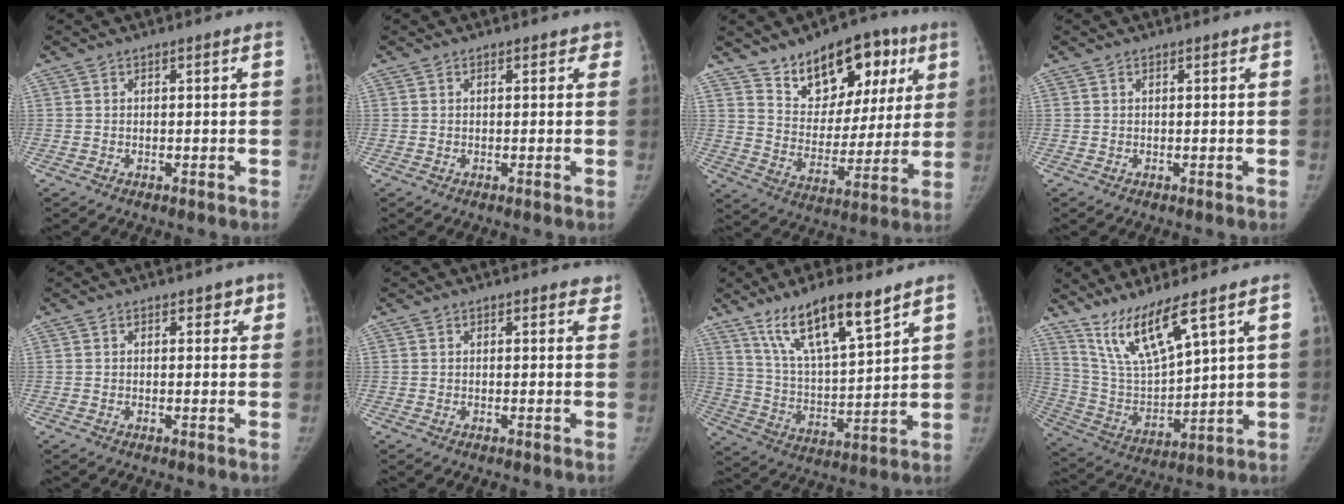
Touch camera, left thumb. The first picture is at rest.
{"total": 1.3, "force": [0.8, 0.9, 0.6], "torque": [0.015, 0.000, 0.001]}
{"total": 17.8, "force": [10.0, 10.6, 10.2], "torque": [-0.089, -0.038, 0.161]}
{"total": 0.0}
{"total": 2.0, "force": [1.2, 1.2, 1.0], "torque": [0.010, -0.003, 0.010]}
{"total": 2.3, "force": [1.9, 1.1, 0.6], "torque": [0.022, -0.005, 0.011]}
{"total": 15.8, "force": [10.6, 3.9, 11.1], "torque": [-0.180, -0.052, 0.203]}
{"total": 12.9, "force": [9.0, 2.0, 9.0], "torque": [-0.165, -0.056, 0.196]}